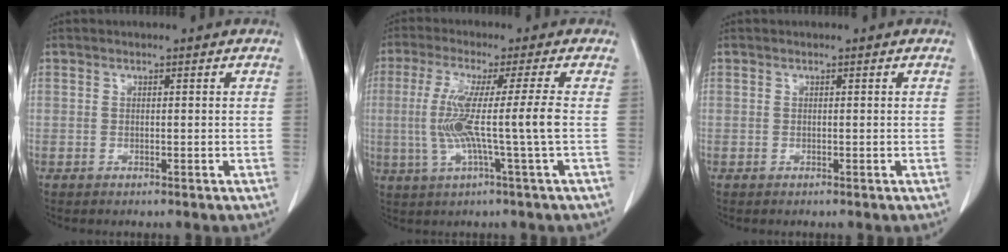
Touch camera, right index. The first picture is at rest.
{"total": 9.2, "force": [-0.7, -1.6, 9.0], "torque": [-0.184, -0.006, -0.010]}
{"total": 0.0}